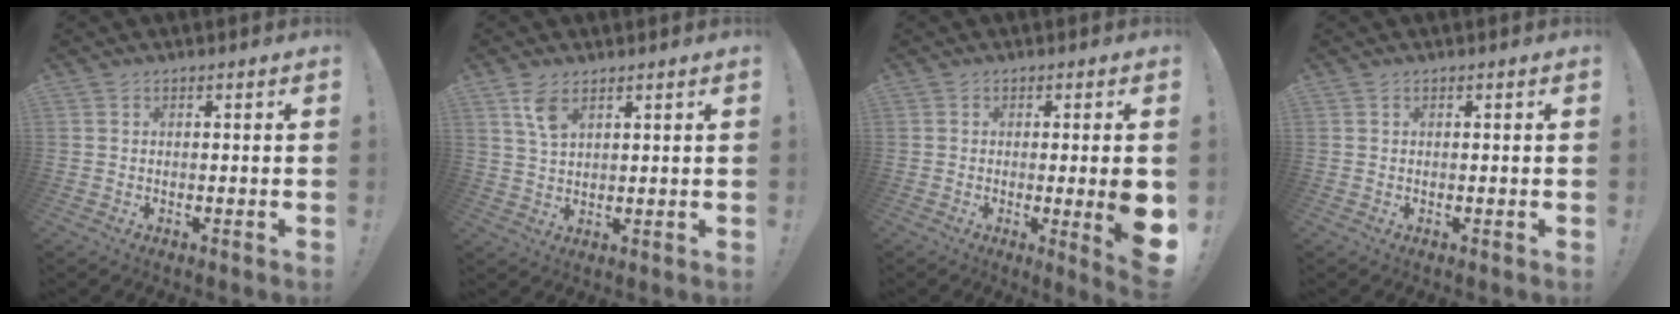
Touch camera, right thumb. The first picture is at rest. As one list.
[{"total": 5.6, "force": [3.3, 2.5, 3.8], "torque": [-0.073, -0.010, 0.060]}, {"total": 8.2, "force": [-0.4, 0.5, 8.1], "torque": [-0.107, -0.016, -0.004]}, {"total": 0.0}]